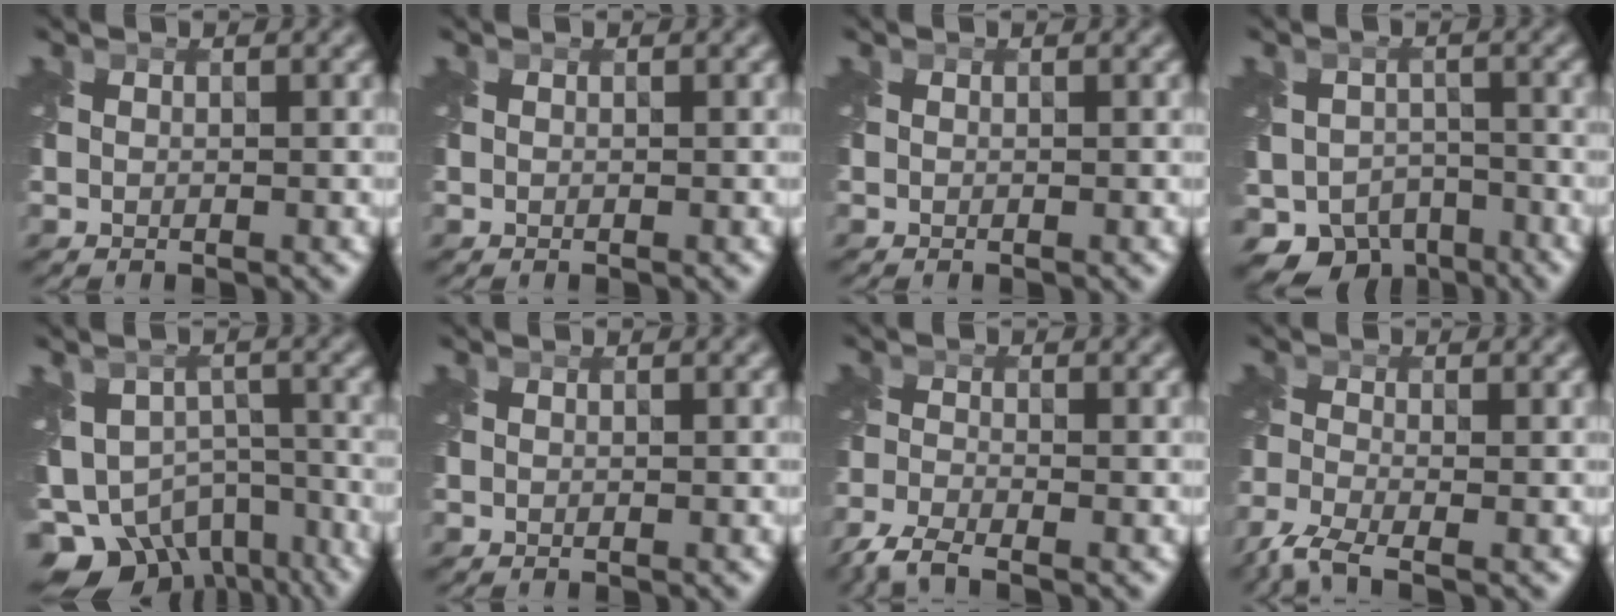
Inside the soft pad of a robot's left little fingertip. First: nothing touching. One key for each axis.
{"total": 0.0}
{"total": 0.0}
{"total": 8.2, "fx": -5.6, "fy": 5.3, "fz": 2.8, "tx": -0.043, "ty": -0.025, "tz": -0.085}
{"total": 10.9, "fx": -7.9, "fy": 6.0, "fz": 4.6, "tx": -0.078, "ty": -0.018, "tz": -0.118}
{"total": 0.0}
{"total": 3.4, "fx": -2.9, "fy": 0.6, "fz": 1.6, "tx": -0.040, "ty": -0.014, "tz": -0.072}
{"total": 4.1, "fx": -3.2, "fy": 0.9, "fz": 2.3, "tx": -0.059, "ty": -0.016, "tz": -0.079}